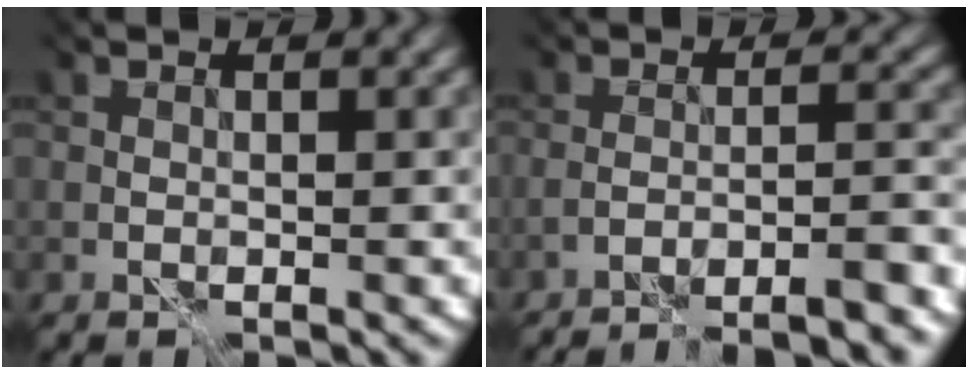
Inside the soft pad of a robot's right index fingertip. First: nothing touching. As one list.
[{"total": 5.7, "force": [-4.9, 0.1, 3.0], "torque": [-0.032, 0.011, -0.074]}]